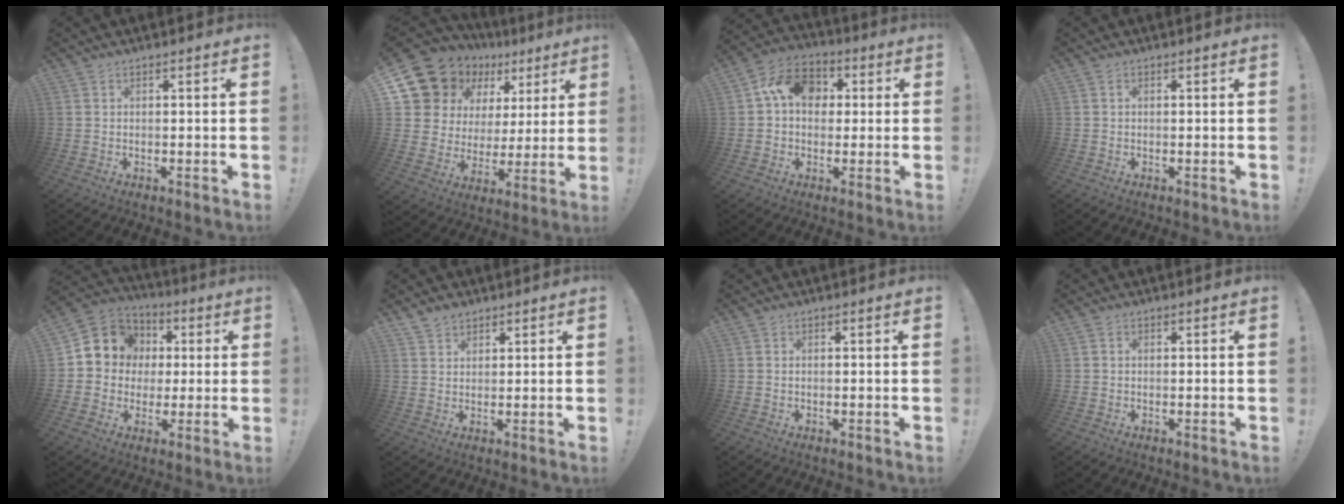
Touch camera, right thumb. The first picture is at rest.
{"total": 14.4, "force": [10.9, 8.4, 4.4], "torque": [-0.086, -0.081, 0.219]}
{"total": 12.3, "force": [3.1, 9.4, 7.4], "torque": [-0.118, 0.016, 0.063]}
{"total": 0.0}
{"total": 10.4, "force": [1.5, 9.8, 3.2], "torque": [-0.039, 0.000, 0.036]}
{"total": 3.2, "force": [2.6, 1.7, 0.5], "torque": [-0.006, -0.017, 0.049]}
{"total": 0.0}
{"total": 0.0}